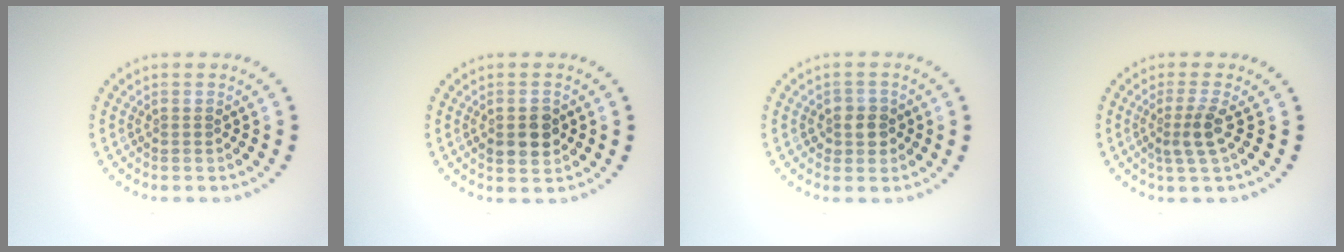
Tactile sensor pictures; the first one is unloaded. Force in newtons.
{"total": 3.0, "press": 3.0, "slide": 0.2}
{"total": 2.1, "press": 1.9, "slide": 0.9}
{"total": 2.4, "press": 1.8, "slide": 1.6}